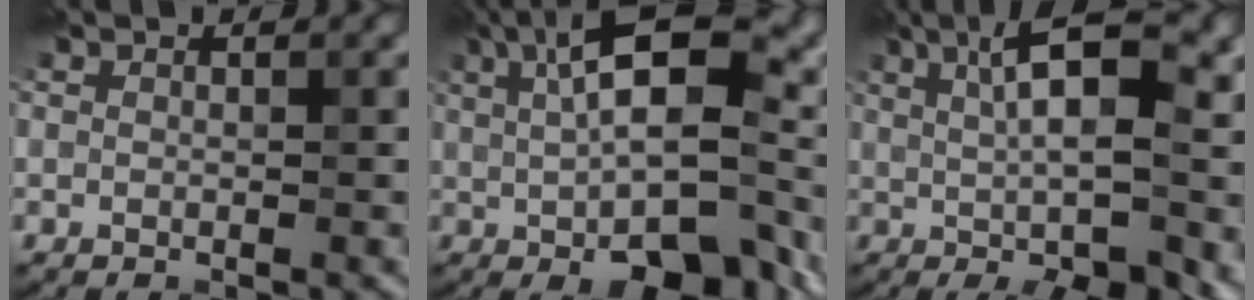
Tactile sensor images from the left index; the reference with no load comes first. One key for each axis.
{"total": 13.8, "fx": -0.2, "fy": 5.7, "fz": 12.6, "tx": -0.164, "ty": 0.007, "tz": 0.003}
{"total": 11.2, "fx": 1.3, "fy": 3.1, "fz": 10.7, "tx": -0.129, "ty": 0.015, "tz": 0.015}